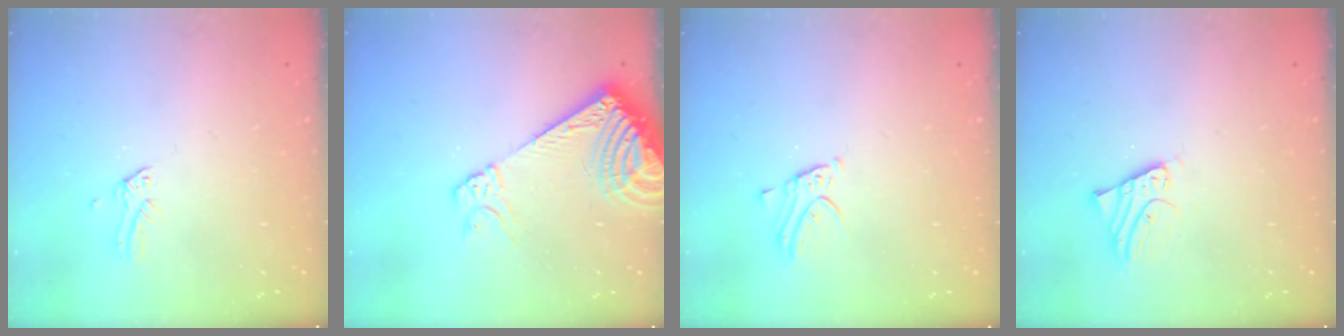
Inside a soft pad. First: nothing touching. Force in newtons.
{"total": 12.6, "press": 12.4, "slide": 2.4}
{"total": 3.0, "press": 3.0, "slide": 0.1}
{"total": 2.8, "press": 2.8, "slide": 0.2}